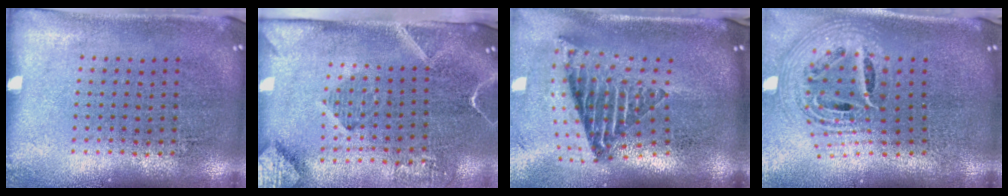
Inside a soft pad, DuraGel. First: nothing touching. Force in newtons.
{"total": 2.9, "press": 2.1, "slide": 2.0}
{"total": 2.8, "press": 1.7, "slide": 2.2}
{"total": 2.5, "press": 1.7, "slide": 1.8}